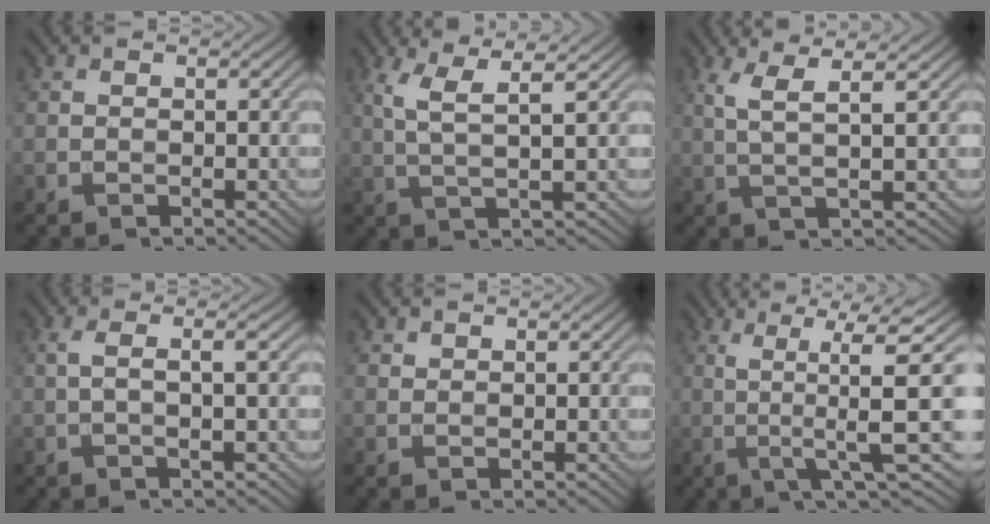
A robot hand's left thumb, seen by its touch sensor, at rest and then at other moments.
{"total": 5.4, "force": [2.1, 0.9, 4.9], "torque": [-0.107, 0.008, 0.047]}
{"total": 4.7, "force": [1.9, 0.6, 4.2], "torque": [-0.088, 0.006, 0.042]}
{"total": 2.9, "force": [0.3, 0.4, 2.8], "torque": [-0.048, 0.009, 0.000]}
{"total": 0.7, "force": [0.6, 0.3, 0.1], "torque": [-0.004, 0.000, 0.014]}
{"total": 10.3, "force": [-0.2, 1.0, 10.2], "torque": [-0.166, 0.025, 0.002]}